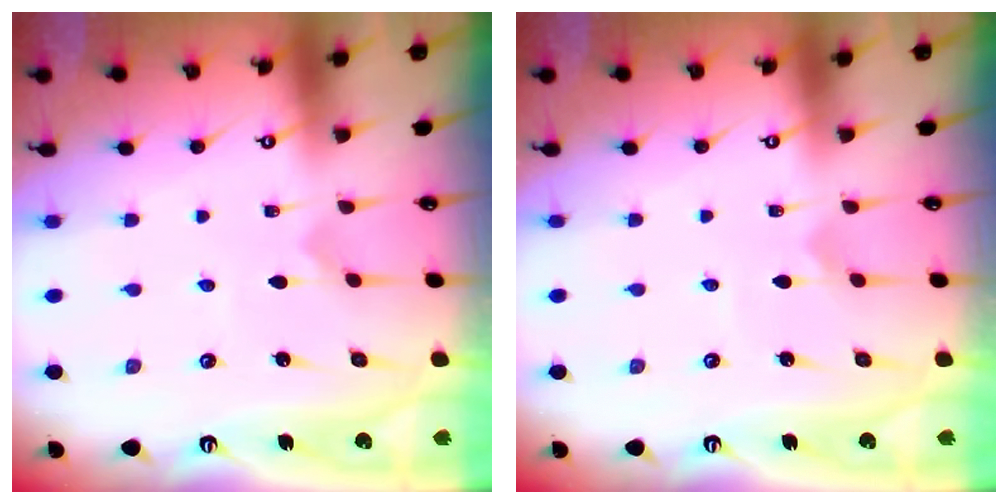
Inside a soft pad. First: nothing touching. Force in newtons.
{"total": 1.8, "press": 1.8, "slide": 0.2}